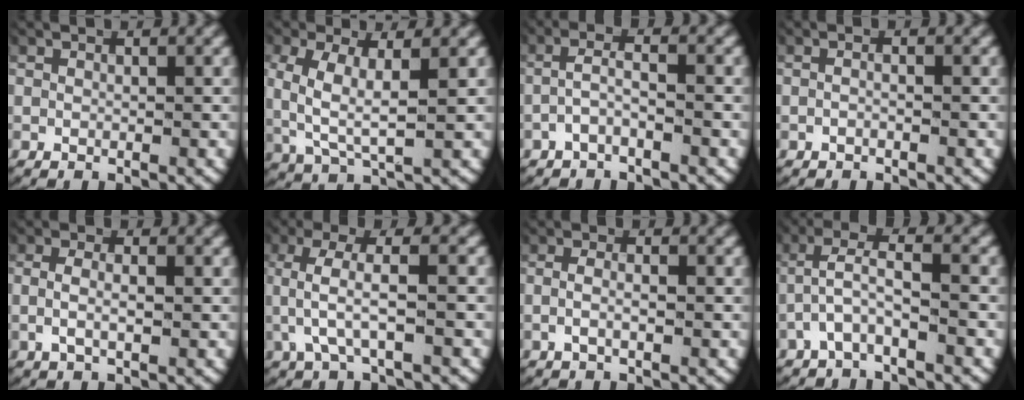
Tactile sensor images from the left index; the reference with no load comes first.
{"total": 4.8, "force": [0.7, 2.5, 4.1], "torque": [-0.096, -0.015, 0.024]}
{"total": 2.2, "force": [-0.9, 0.7, 1.9], "torque": [-0.043, -0.001, -0.018]}
{"total": 0.8, "force": [-0.4, -0.1, 0.7], "torque": [-0.017, 0.002, -0.008]}
{"total": 2.6, "force": [-0.2, 1.1, 2.3], "torque": [-0.057, -0.009, 0.001]}
{"total": 5.0, "force": [0.6, 2.1, 4.4], "torque": [-0.106, 0.000, 0.012]}
{"total": 2.0, "force": [-0.6, 0.7, 1.7], "torque": [-0.046, -0.007, -0.007]}
{"total": 3.4, "force": [0.1, 1.5, 3.0], "torque": [-0.067, 0.000, 0.002]}